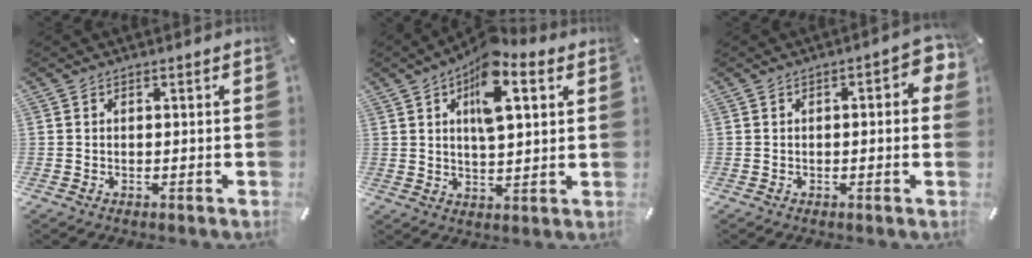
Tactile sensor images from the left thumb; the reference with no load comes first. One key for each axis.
{"total": 13.1, "fx": 6.1, "fy": 5.8, "fz": 10.0, "tx": -0.152, "ty": -0.016, "tz": 0.101}
{"total": 5.2, "fx": 0.2, "fy": 2.1, "fz": 4.7, "tx": -0.062, "ty": 0.003, "tz": 0.000}